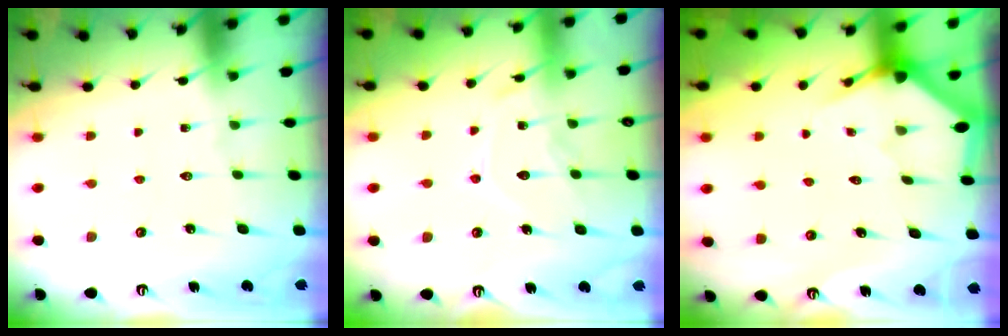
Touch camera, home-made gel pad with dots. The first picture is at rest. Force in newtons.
{"total": 11.5, "press": 11.4, "slide": 1.1}
{"total": 3.0, "press": 3.0, "slide": 0.1}